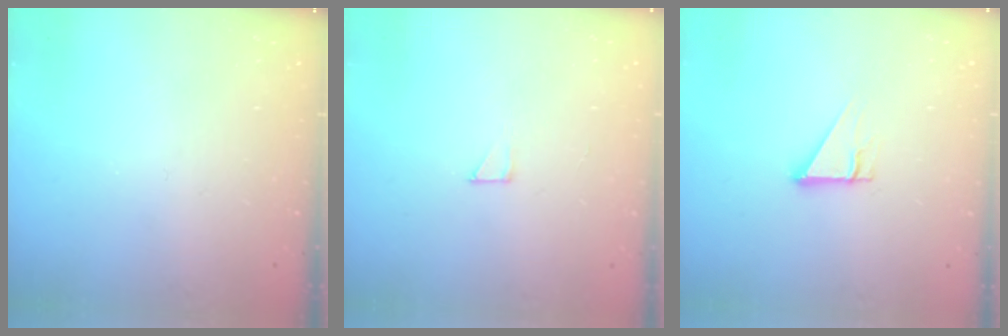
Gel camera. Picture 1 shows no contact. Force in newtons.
{"total": 1.9, "press": 1.9, "slide": 0.1}
{"total": 4.2, "press": 4.2, "slide": 0.3}